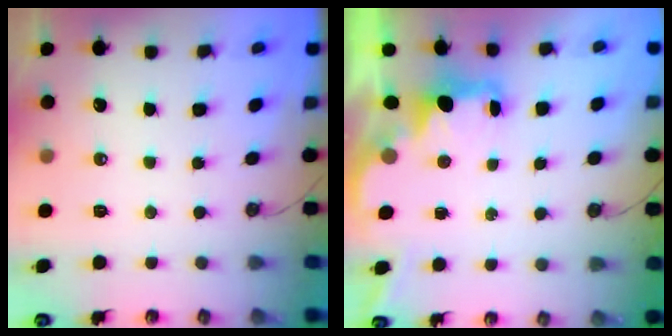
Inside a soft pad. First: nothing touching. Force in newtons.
{"total": 2.1, "press": 1.9, "slide": 0.8}